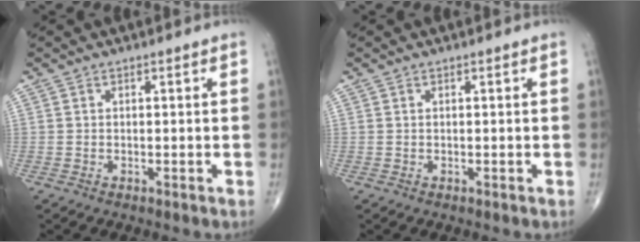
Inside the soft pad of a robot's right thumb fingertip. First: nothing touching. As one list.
[{"total": 0.0}]